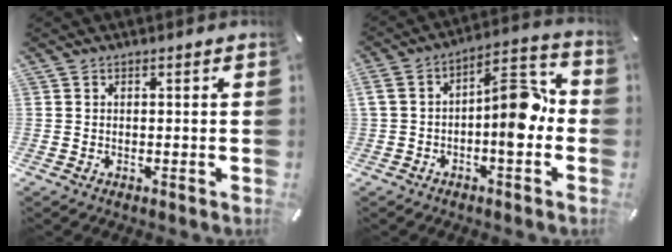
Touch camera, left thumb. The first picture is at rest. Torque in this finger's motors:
{"motor_torque": [1.70, 2.25, 2.66, -0.11, 0.41]}